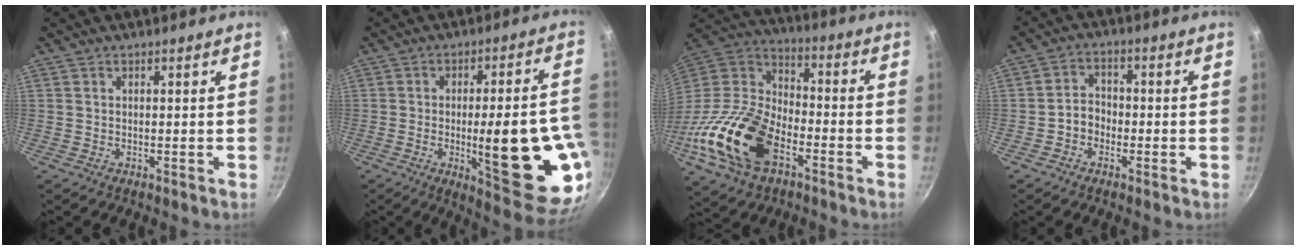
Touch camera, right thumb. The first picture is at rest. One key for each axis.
{"total": 21.9, "fx": -4.4, "fy": 6.4, "fz": 20.5, "tx": -0.252, "ty": 0.005, "tz": -0.048}
{"total": 23.3, "fx": -9.1, "fy": 14.5, "fz": 15.9, "tx": -0.301, "ty": 0.046, "tz": -0.181}
{"total": 4.0, "fx": -1.6, "fy": 3.2, "fz": 1.8, "tx": -0.007, "ty": 0.025, "tz": -0.033}